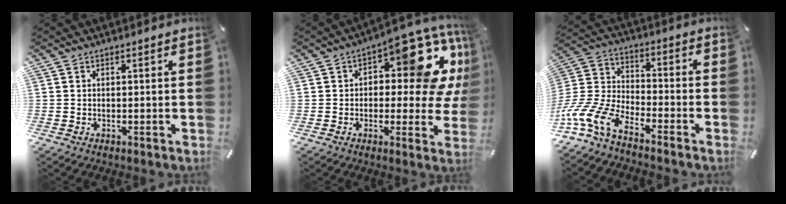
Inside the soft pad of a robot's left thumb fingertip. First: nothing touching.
{"total": 16.3, "force": [6.6, 7.6, 12.8], "torque": [-0.148, -0.057, 0.106]}
{"total": 12.8, "force": [-10.0, 5.3, 6.1], "torque": [-0.148, 0.027, -0.200]}